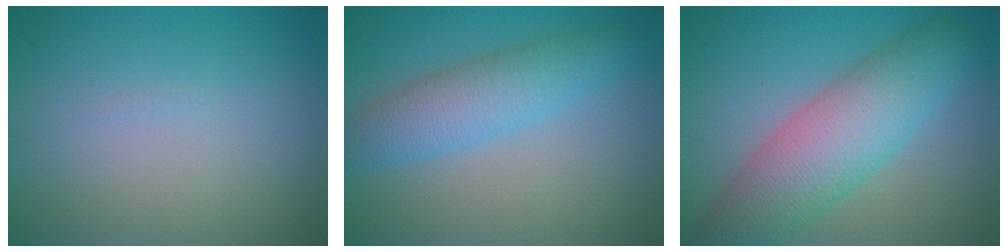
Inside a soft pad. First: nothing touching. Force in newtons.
{"total": 4.5, "press": 4.5, "slide": 0.1}
{"total": 7.7, "press": 7.7, "slide": 0.3}